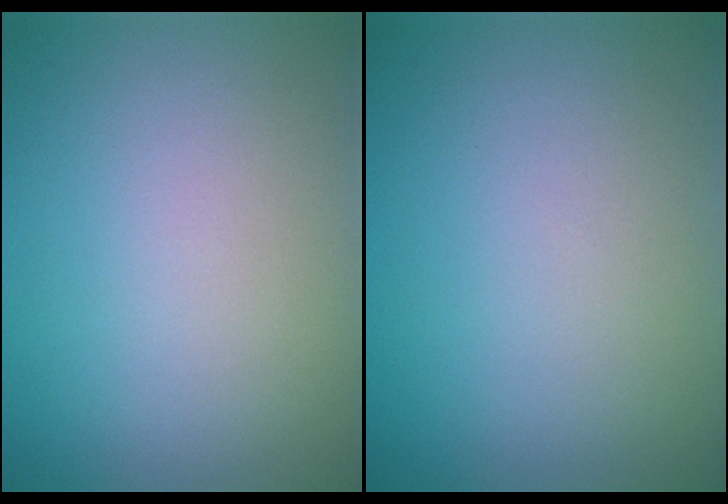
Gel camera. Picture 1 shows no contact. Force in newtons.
{"total": 0.0}